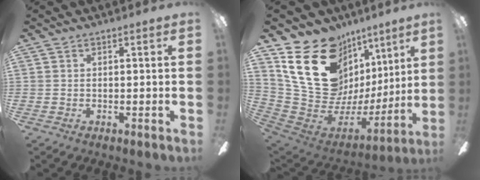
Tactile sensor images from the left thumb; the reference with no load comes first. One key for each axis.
{"total": 23.9, "fx": 11.6, "fy": 16.4, "fz": 13.0, "tx": -0.238, "ty": -0.066, "tz": 0.239}